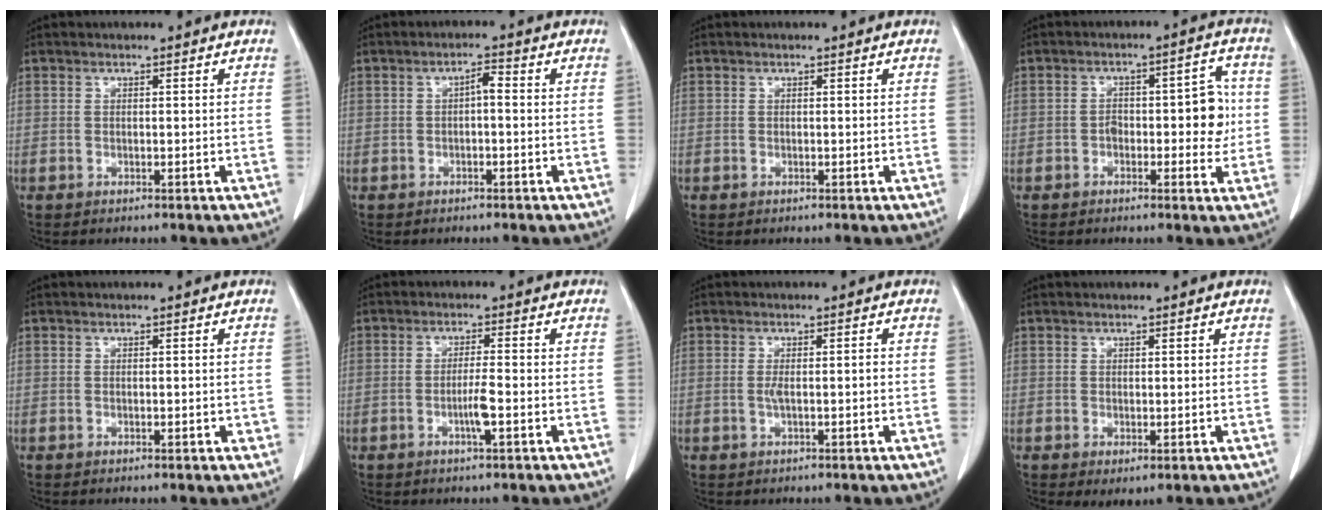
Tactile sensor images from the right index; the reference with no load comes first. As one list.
[{"total": 2.0, "force": [-0.1, 0.6, 1.9], "torque": [-0.031, 0.007, -0.002]}, {"total": 0.0}, {"total": 7.0, "force": [-0.7, 3.1, 6.3], "torque": [-0.077, 0.024, -0.009]}, {"total": 0.9, "force": [-0.1, 0.4, 0.8], "torque": [-0.011, 0.000, -0.001]}, {"total": 3.3, "force": [-1.2, -0.1, 3.1], "torque": [-0.058, -0.003, -0.023]}, {"total": 2.4, "force": [-0.3, 0.4, 2.3], "torque": [-0.042, 0.001, -0.004]}, {"total": 1.8, "force": [-0.3, 0.8, 1.6], "torque": [-0.028, -0.008, 0.005]}]